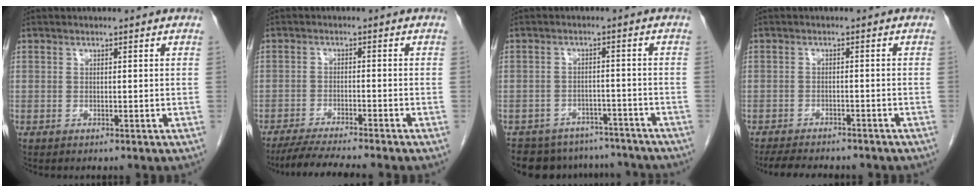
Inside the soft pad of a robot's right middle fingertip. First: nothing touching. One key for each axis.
{"total": 7.6, "fx": -6.6, "fy": -0.9, "fz": 3.6, "tx": -0.051, "ty": -0.023, "tz": -0.109}
{"total": 12.5, "fx": -11.2, "fy": 5.1, "fz": 2.0, "tx": -0.030, "ty": 0.014, "tz": -0.137}
{"total": 10.0, "fx": -8.7, "fy": 2.7, "fz": 4.3, "tx": -0.067, "ty": -0.005, "tz": -0.114}